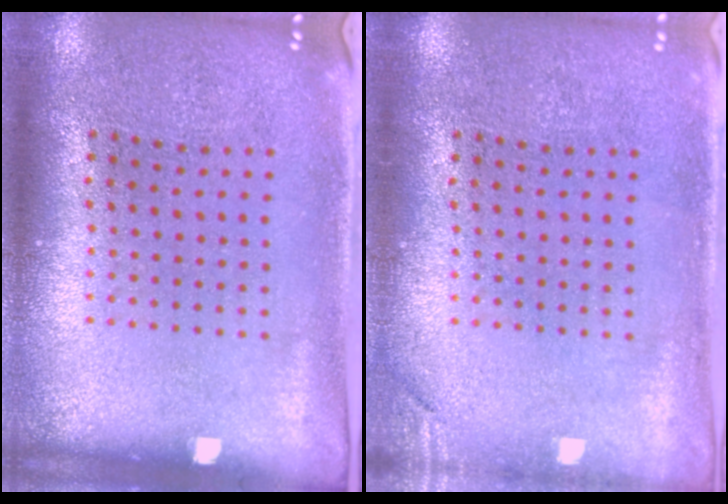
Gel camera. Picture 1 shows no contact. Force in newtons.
{"total": 1.1, "press": 1.1, "slide": 0.3}